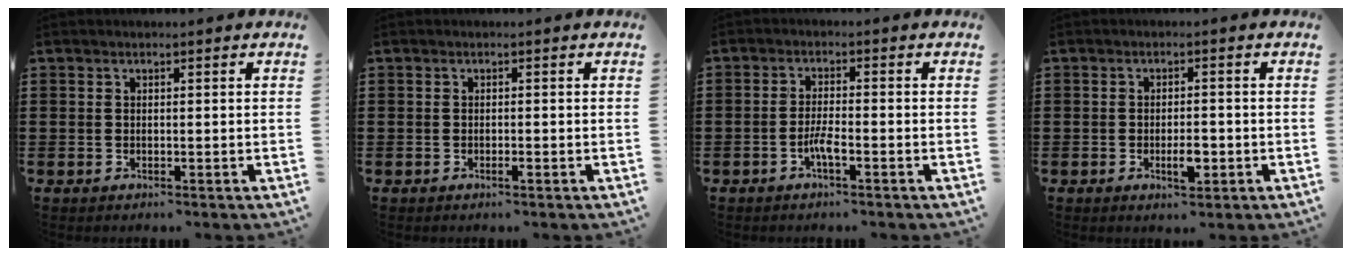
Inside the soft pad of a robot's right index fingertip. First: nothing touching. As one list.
[{"total": 0.7, "force": [-0.4, -0.1, 0.6], "torque": [-0.011, -0.006, -0.006]}, {"total": 3.1, "force": [-1.6, 0.5, 2.6], "torque": [-0.060, -0.005, -0.032]}, {"total": 3.6, "force": [-1.1, 1.2, 3.2], "torque": [-0.054, 0.002, -0.018]}]